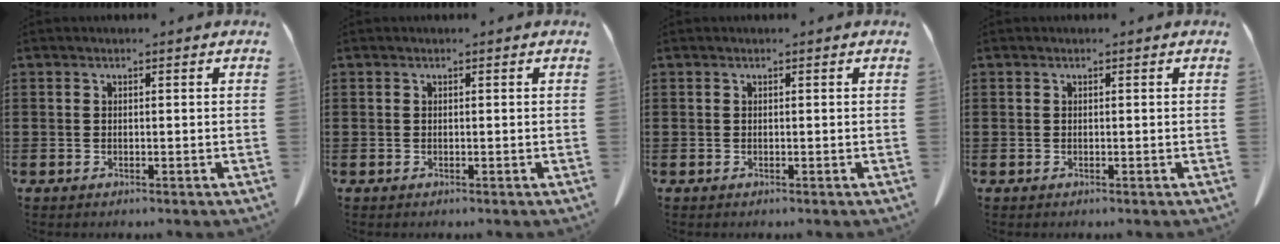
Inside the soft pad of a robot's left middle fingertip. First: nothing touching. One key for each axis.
{"total": 0.0}
{"total": 0.0}
{"total": 0.0}